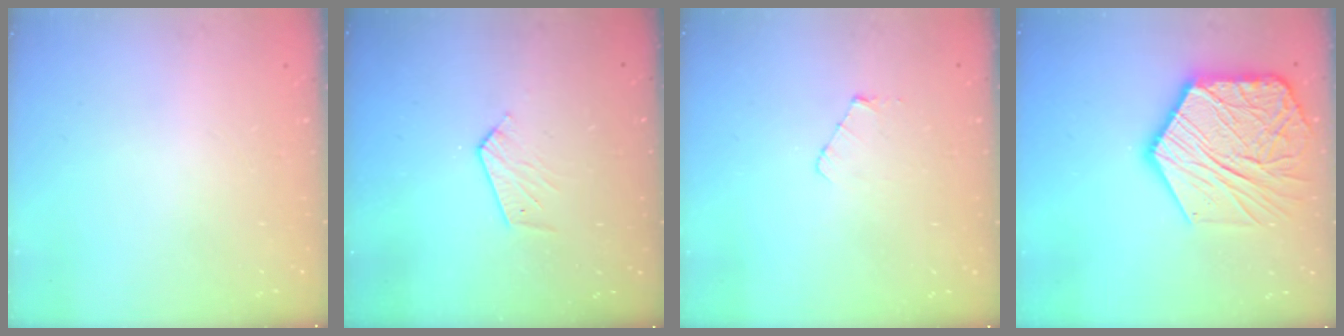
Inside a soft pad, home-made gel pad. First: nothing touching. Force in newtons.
{"total": 4.7, "press": 4.7, "slide": 0.4}
{"total": 3.6, "press": 3.6, "slide": 0.4}
{"total": 22.5, "press": 22.3, "slide": 2.3}